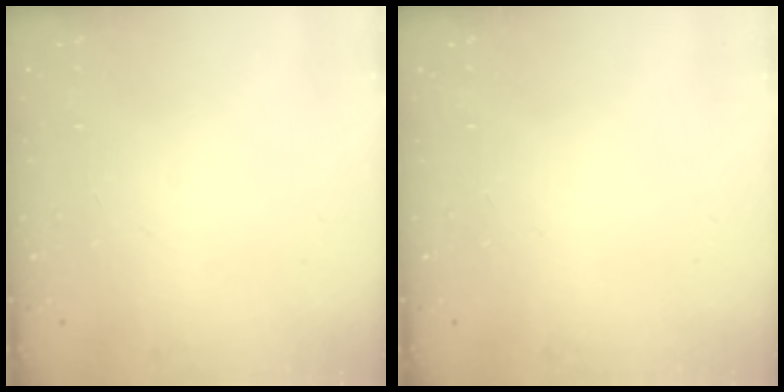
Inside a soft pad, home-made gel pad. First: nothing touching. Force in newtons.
{"total": 0.0}